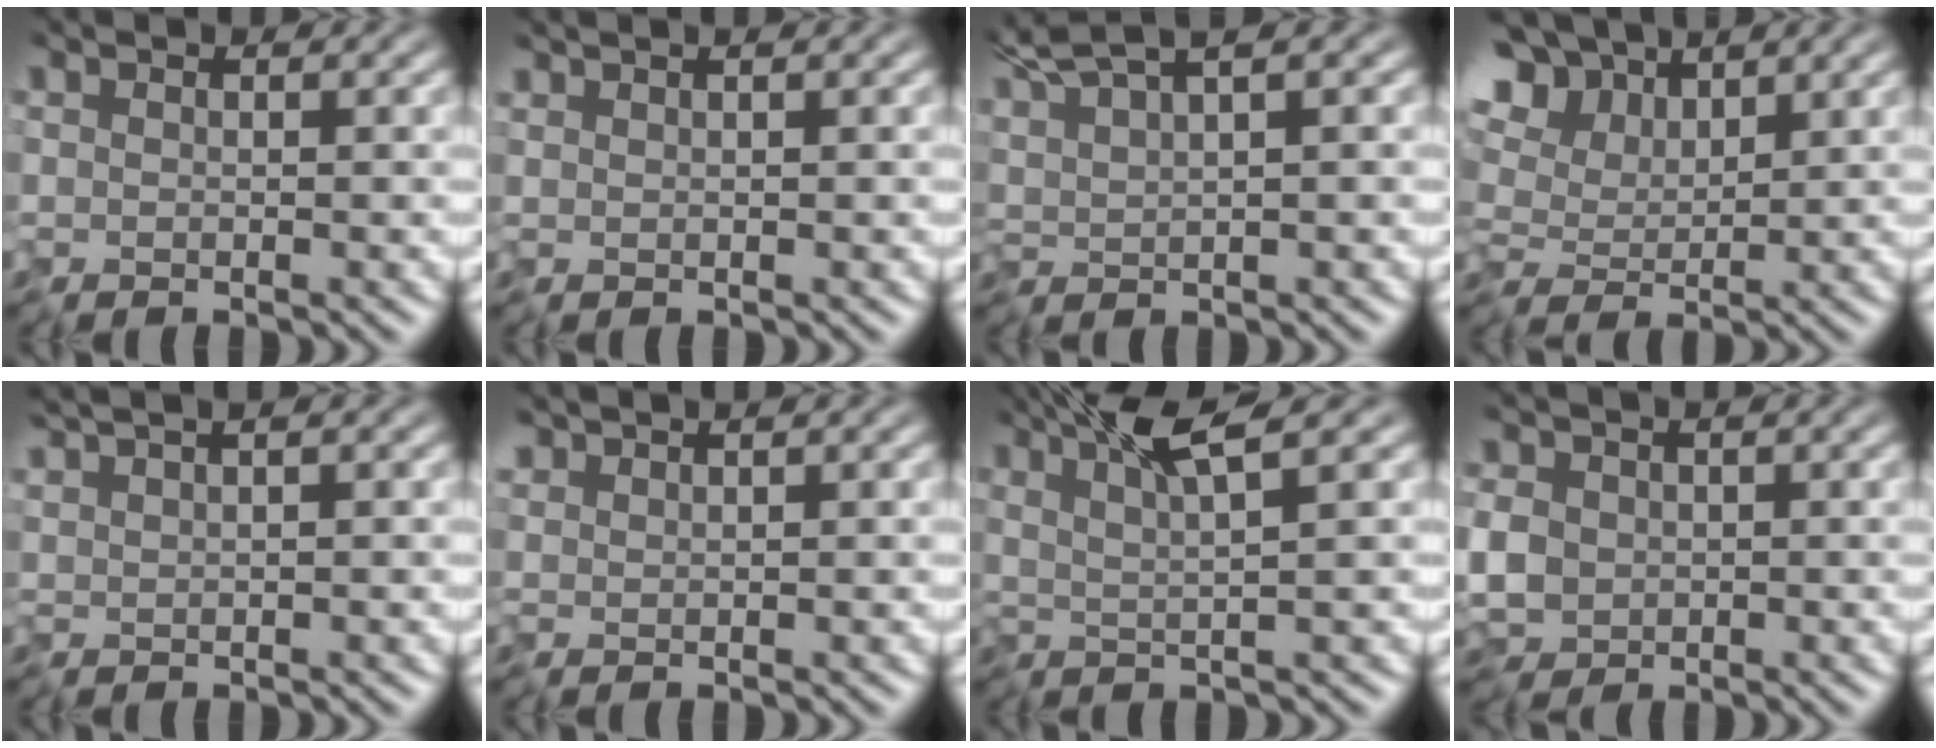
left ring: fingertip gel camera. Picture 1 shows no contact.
{"total": 0.8, "force": [0.6, 0.2, 0.5], "torque": [-0.002, 0.005, 0.004]}
{"total": 4.8, "force": [3.5, 0.8, 3.2], "torque": [-0.072, 0.016, 0.058]}
{"total": 8.5, "force": [4.6, 5.1, 4.9], "torque": [-0.119, 0.017, 0.058]}
{"total": 2.9, "force": [2.0, 0.8, 1.9], "torque": [-0.041, 0.018, 0.023]}
{"total": 0.9, "force": [0.8, 0.2, 0.2], "torque": [-0.004, 0.003, 0.017]}
{"total": 5.6, "force": [3.1, 0.8, 4.6], "torque": [-0.076, 0.005, 0.051]}
{"total": 3.5, "force": [-0.7, 3.0, 1.6], "torque": [-0.049, -0.005, -0.018]}